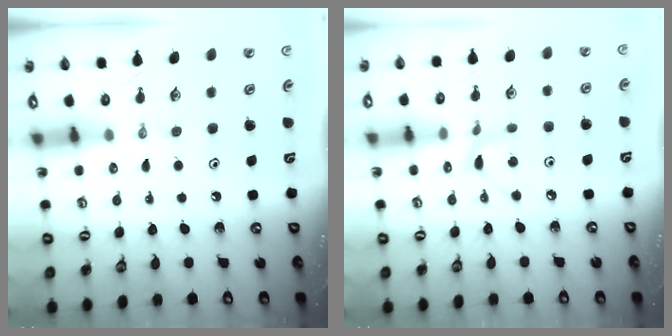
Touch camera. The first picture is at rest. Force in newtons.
{"total": 4.7, "press": 4.7, "slide": 0.6}